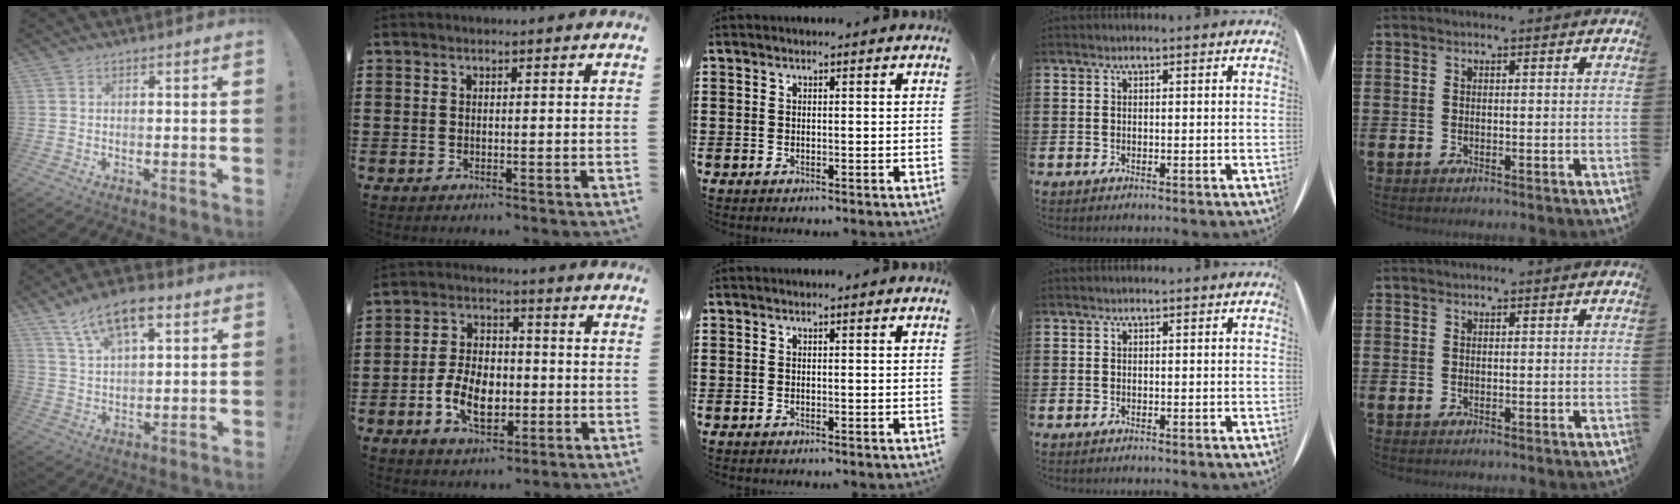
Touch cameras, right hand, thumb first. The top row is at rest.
{"thumb": {"total": 12.5, "force": [7.0, 5.7, 8.6], "torque": [-0.149, -0.016, 0.127]}, "index": {"total": 8.2, "force": [-2.4, 5.1, 6.0], "torque": [-0.127, 0.005, -0.050]}}